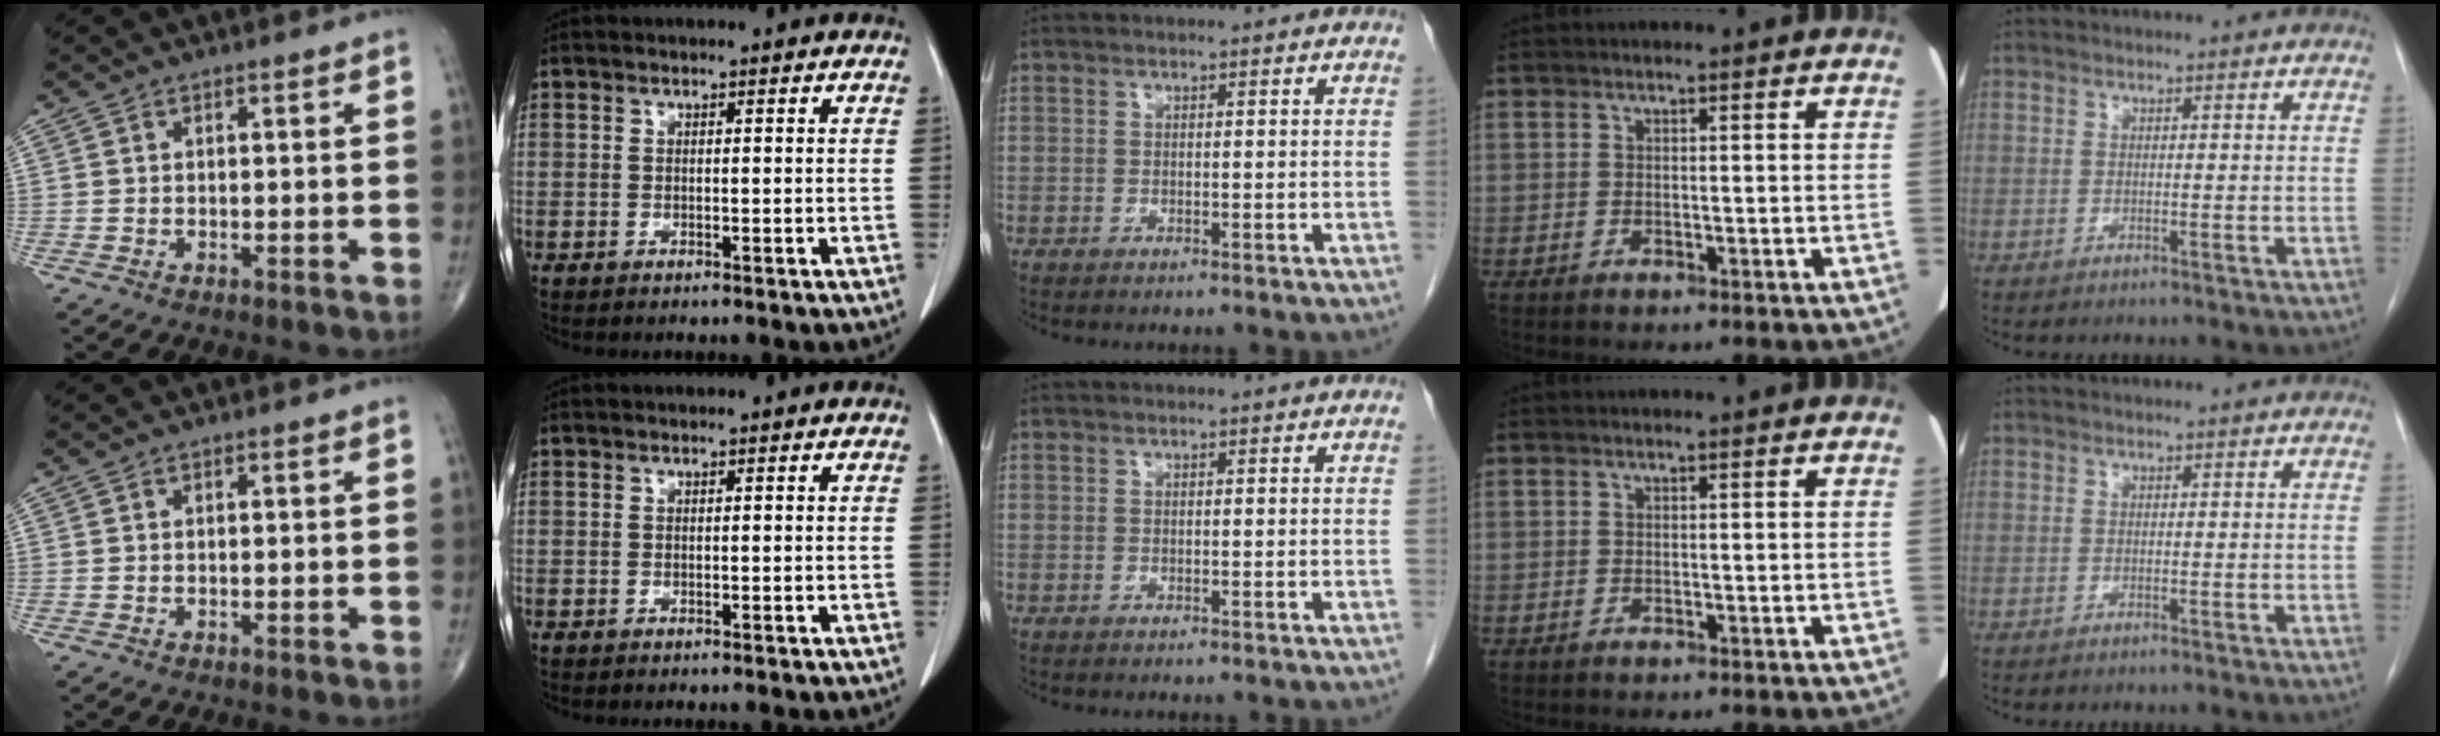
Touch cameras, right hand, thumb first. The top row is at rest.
{}